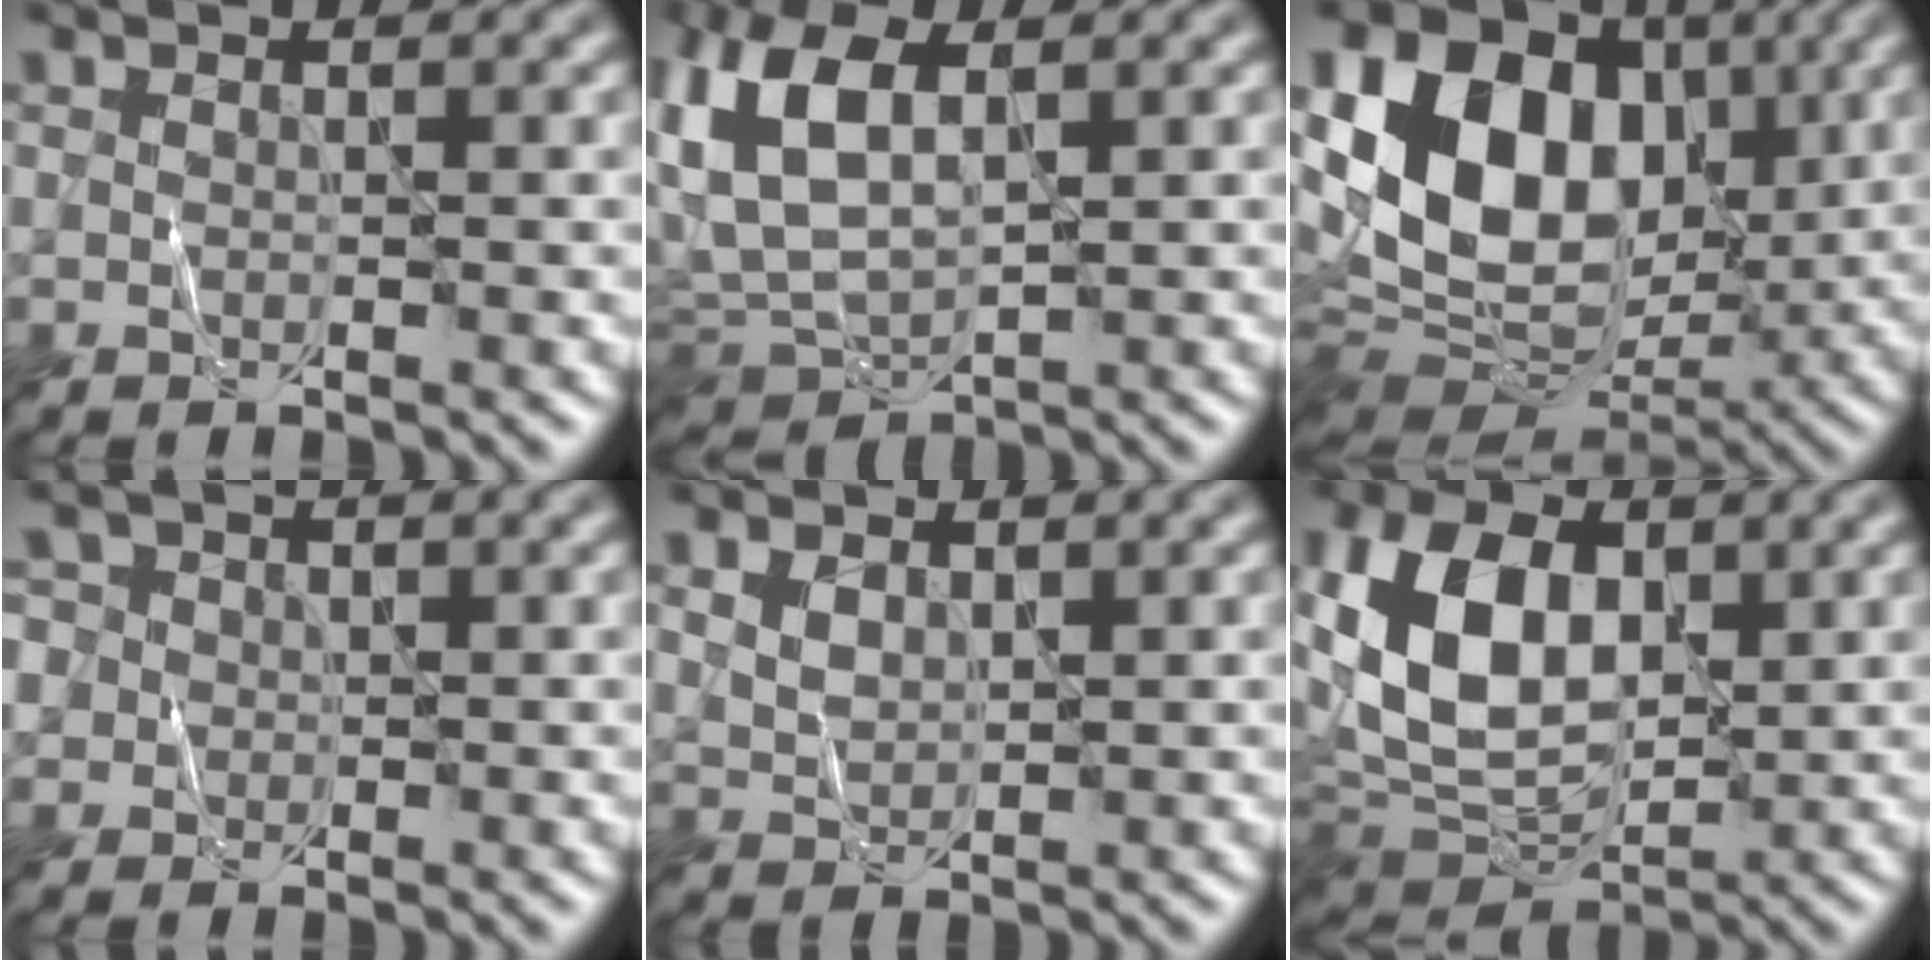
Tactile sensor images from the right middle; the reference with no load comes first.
{"total": 8.0, "force": [2.1, 4.4, 6.4], "torque": [-0.152, 0.014, 0.033]}
{"total": 15.6, "force": [3.4, 11.1, 10.4], "torque": [-0.186, 0.024, 0.053]}
{"total": 4.5, "force": [0.9, 4.2, 1.5], "torque": [-0.027, 0.039, -0.009]}
{"total": 1.8, "force": [0.9, 1.2, 0.9], "torque": [-0.021, 0.001, 0.022]}
{"total": 10.4, "force": [1.8, 6.9, 7.6], "torque": [-0.176, 0.001, 0.032]}